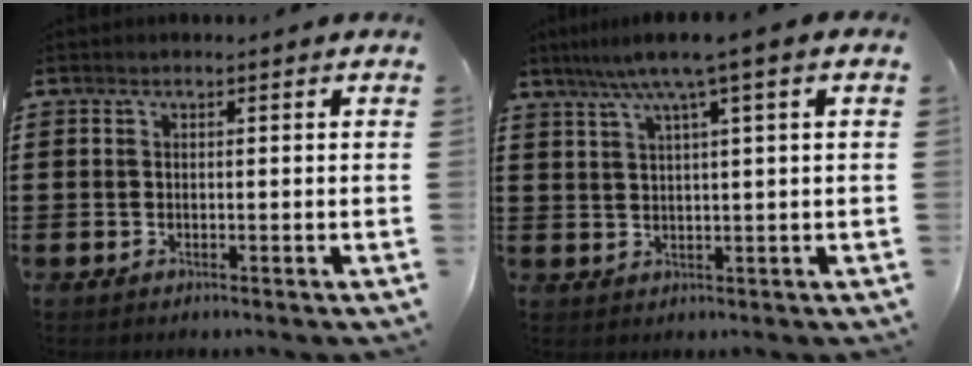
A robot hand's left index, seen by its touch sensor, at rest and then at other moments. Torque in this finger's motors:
{"motor_torque": [2.14, 0.00, 0.89, 0.21]}